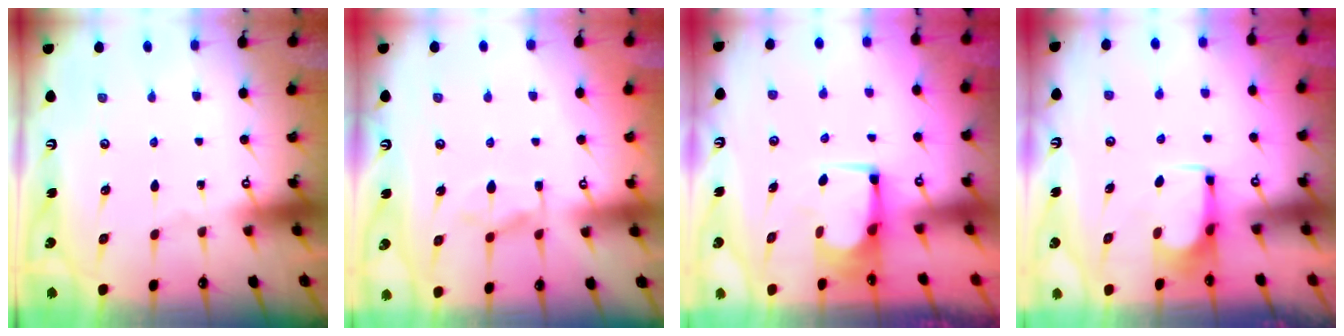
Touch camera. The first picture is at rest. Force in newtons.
{"total": 2.1, "press": 1.4, "slide": 1.5}
{"total": 2.4, "press": 2.4, "slide": 0.2}
{"total": 0.0}